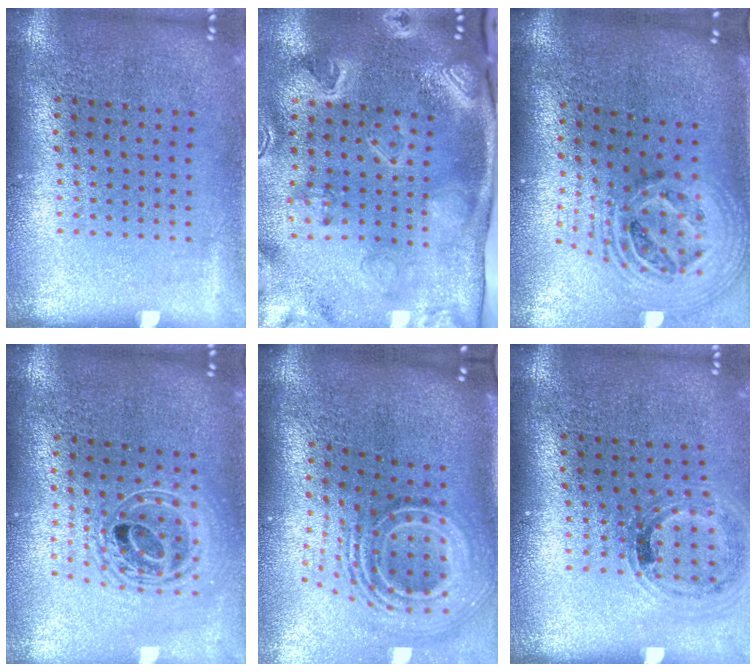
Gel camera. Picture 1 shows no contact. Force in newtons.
{"total": 3.3, "press": 3.2, "slide": 1.0}
{"total": 2.8, "press": 1.9, "slide": 2.1}
{"total": 2.0, "press": 1.5, "slide": 1.3}
{"total": 3.2, "press": 2.0, "slide": 2.5}
{"total": 1.0, "press": 1.0, "slide": 0.2}